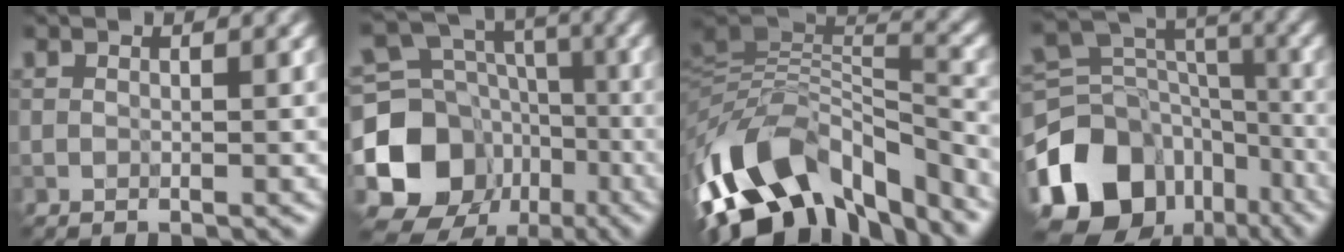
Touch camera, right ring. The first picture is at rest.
{"total": 11.8, "force": [-3.8, 9.8, 5.4], "torque": [-0.119, -0.004, -0.080]}
{"total": 13.1, "force": [-7.4, 6.1, 8.9], "torque": [-0.166, 0.024, -0.132]}
{"total": 13.7, "force": [-7.4, 9.6, 6.4], "torque": [-0.147, 0.009, -0.121]}